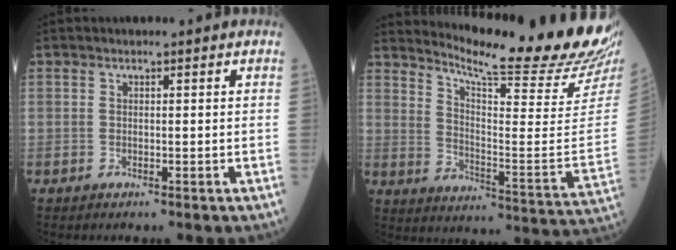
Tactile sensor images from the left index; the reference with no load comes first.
{"total": 22.7, "force": [21.0, -1.1, 8.5], "torque": [-0.152, -0.121, 0.276]}